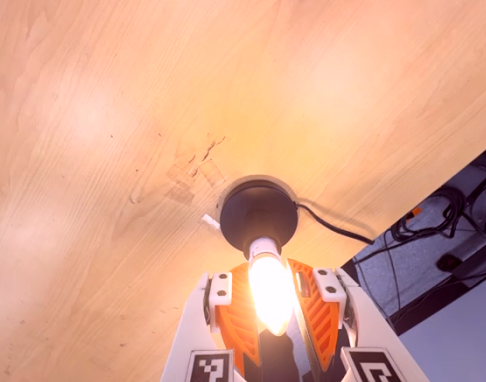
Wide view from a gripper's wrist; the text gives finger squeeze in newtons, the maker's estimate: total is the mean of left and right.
{"total": 14.1, "left": 13.2, "right": 15.1}